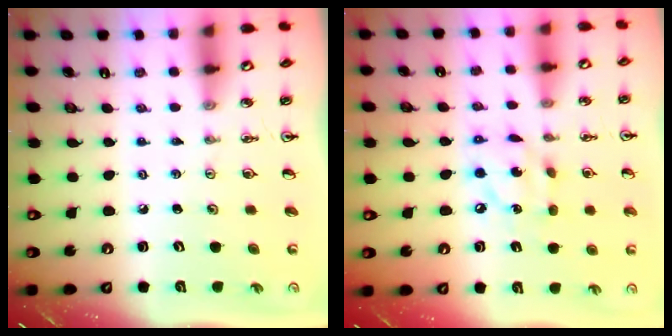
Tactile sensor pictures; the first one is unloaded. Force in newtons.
{"total": 9.6, "press": 9.6, "slide": 0.5}